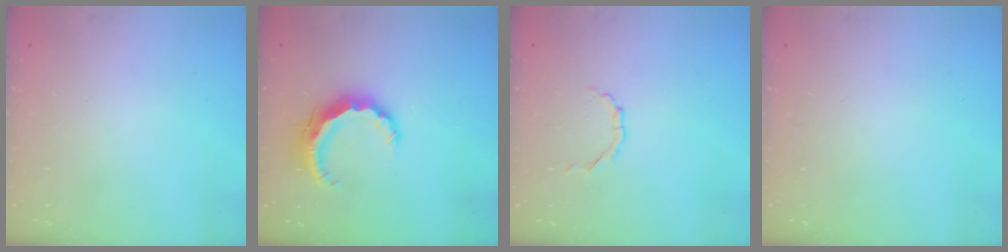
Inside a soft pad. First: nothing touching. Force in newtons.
{"total": 8.2, "press": 8.1, "slide": 0.7}
{"total": 2.5, "press": 2.4, "slide": 0.6}
{"total": 0.0}